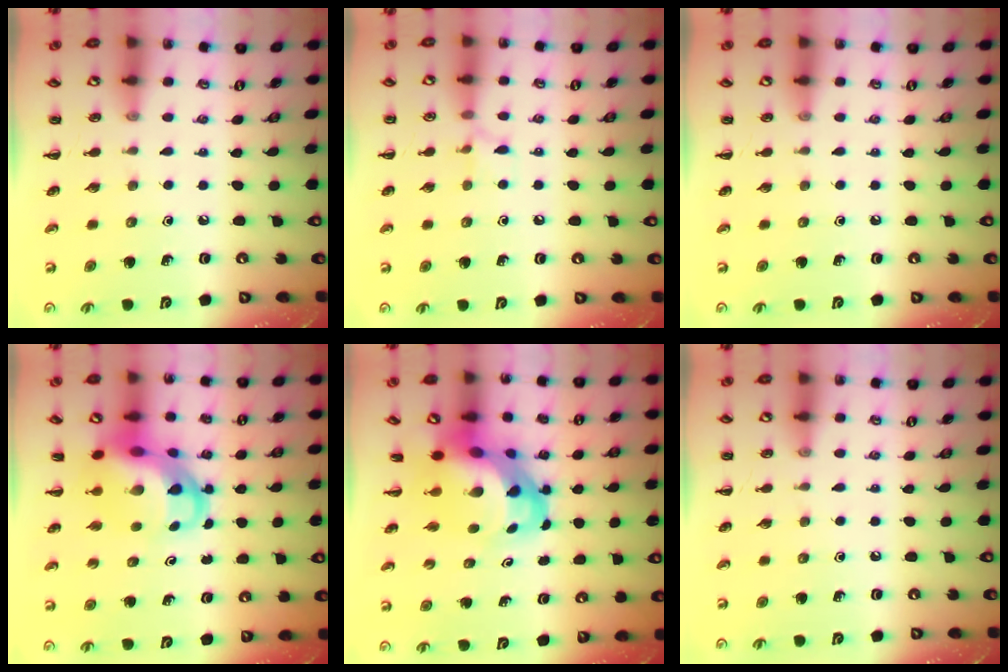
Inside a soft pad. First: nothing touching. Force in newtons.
{"total": 4.8, "press": 4.6, "slide": 1.5}
{"total": 0.0}
{"total": 7.7, "press": 7.5, "slide": 2.0}
{"total": 6.9, "press": 6.5, "slide": 2.2}
{"total": 0.0}